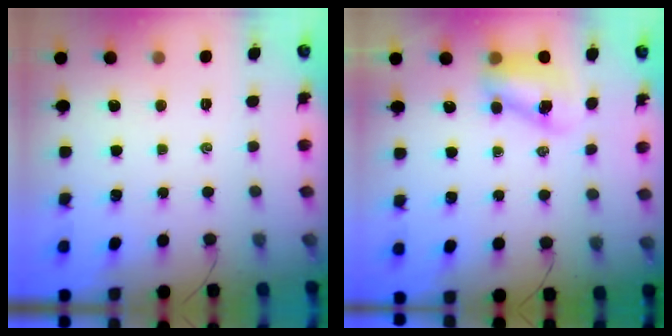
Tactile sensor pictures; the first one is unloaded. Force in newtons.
{"total": 8.1, "press": 8.0, "slide": 1.1}